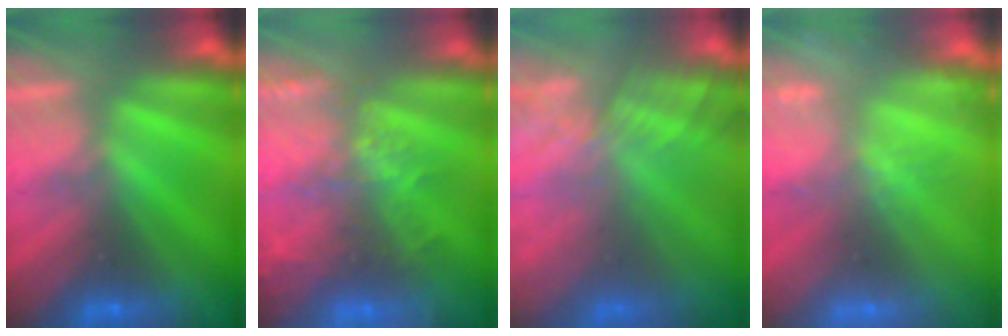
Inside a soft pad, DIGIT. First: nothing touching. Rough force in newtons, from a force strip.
{"total": 6.1}
{"total": 9.0}
{"total": 2.0}